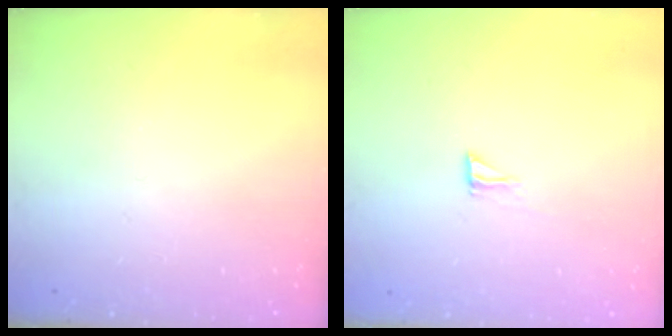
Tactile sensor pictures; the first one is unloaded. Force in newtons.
{"total": 4.6, "press": 4.5, "slide": 0.5}